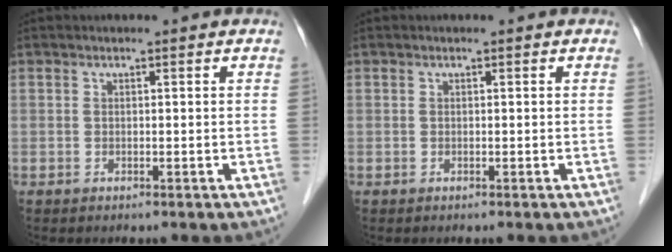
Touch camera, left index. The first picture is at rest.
{"total": 0.0}